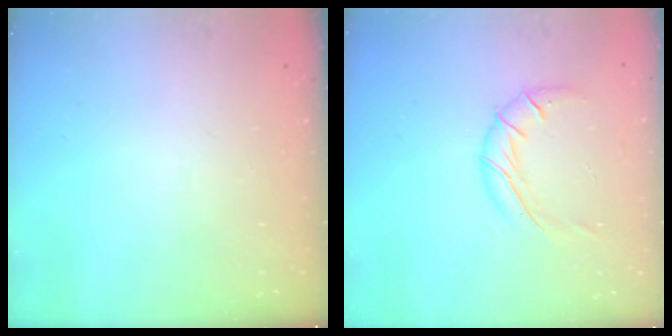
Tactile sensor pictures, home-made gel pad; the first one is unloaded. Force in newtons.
{"total": 11.0, "press": 10.9, "slide": 1.8}